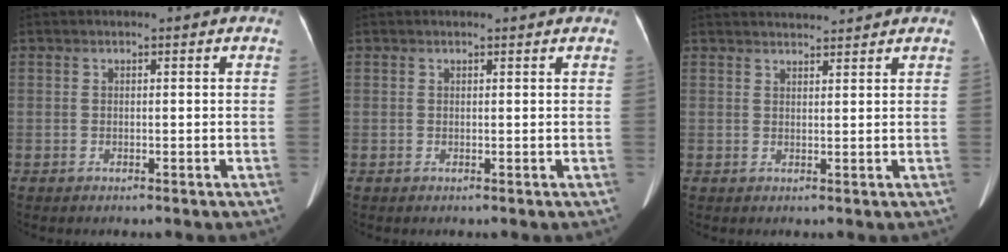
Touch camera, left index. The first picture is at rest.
{"total": 1.4, "force": [1.3, 0.0, 0.3], "torque": [-0.012, 0.008, 0.014]}
{"total": 3.6, "force": [3.5, -0.1, 0.4], "torque": [-0.013, 0.018, 0.053]}